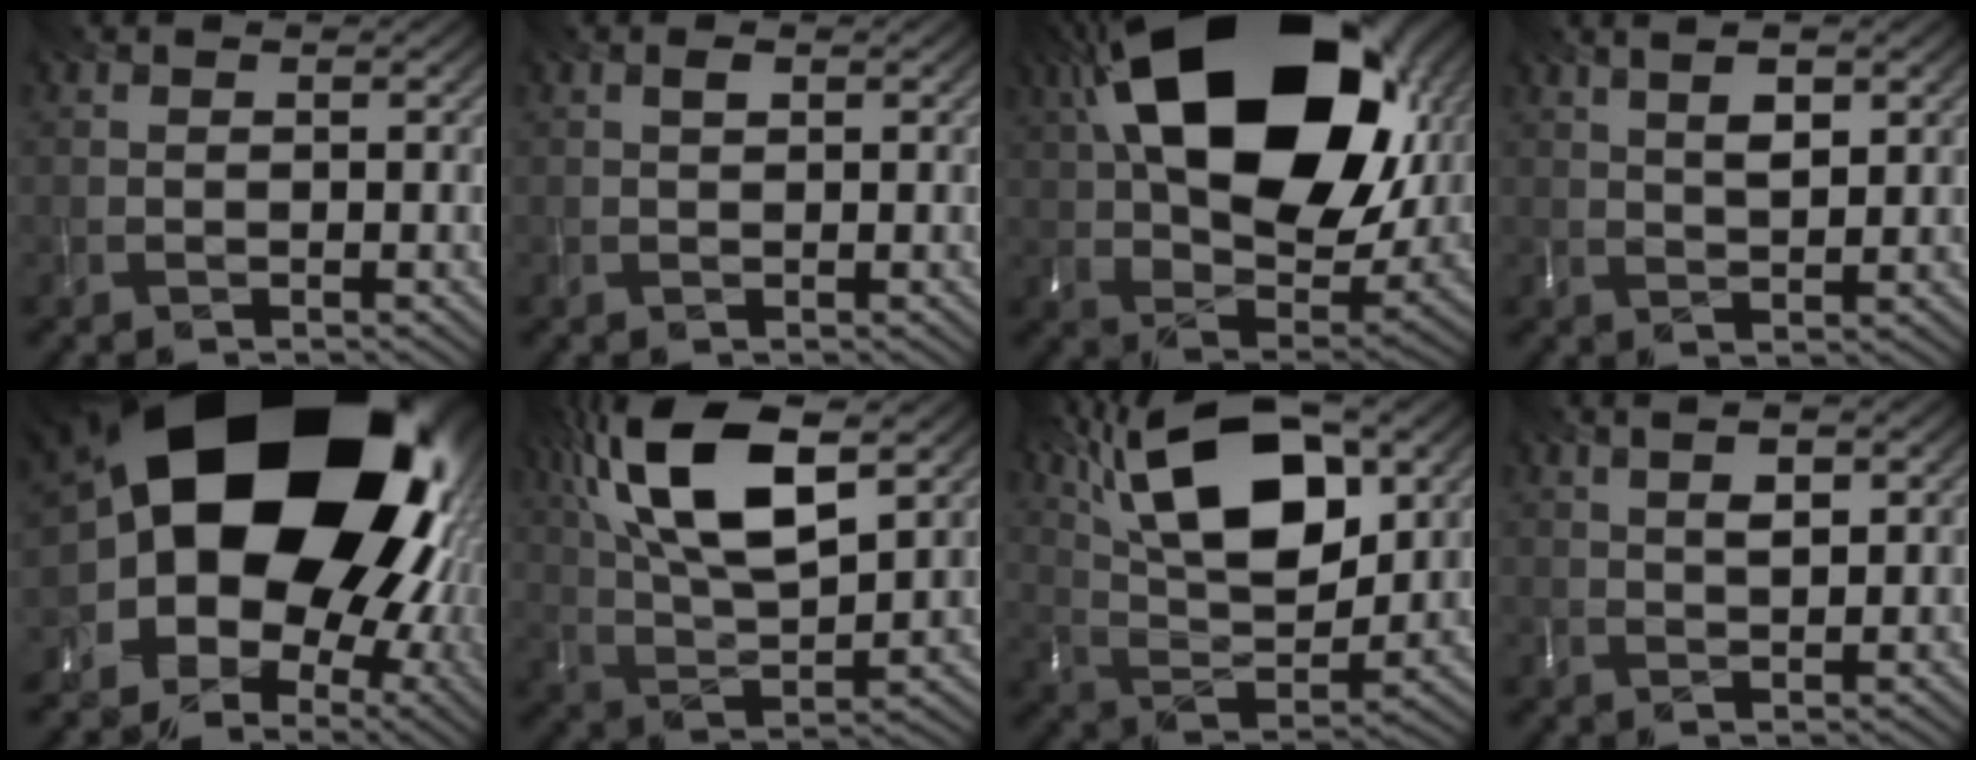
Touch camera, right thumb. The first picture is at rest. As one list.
[{"total": 0.8, "force": [0.4, 0.4, 0.6], "torque": [-0.012, 0.000, 0.007]}, {"total": 22.1, "force": [7.4, 13.3, 15.9], "torque": [-0.316, 0.028, 0.129]}, {"total": 4.2, "force": [2.1, 1.3, 3.4], "torque": [-0.070, -0.001, 0.044]}, {"total": 23.2, "force": [2.4, 17.4, 15.2], "torque": [-0.228, -0.042, 0.028]}, {"total": 15.5, "force": [7.0, 6.1, 12.5], "torque": [-0.280, 0.023, 0.130]}, {"total": 17.0, "force": [7.7, 7.9, 12.9], "torque": [-0.258, 0.019, 0.118]}, {"total": 3.4, "force": [1.7, 1.0, 2.8], "torque": [-0.051, -0.004, 0.036]}]